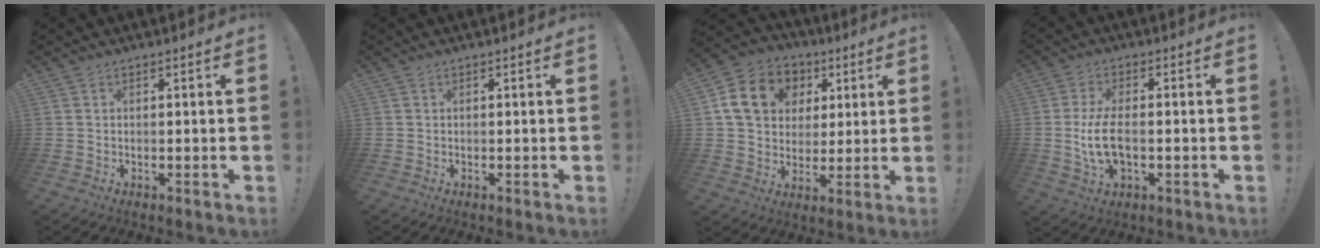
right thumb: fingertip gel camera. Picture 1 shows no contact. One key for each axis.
{"total": 0.0}
{"total": 15.4, "fx": 5.2, "fy": 12.4, "fz": 7.4, "tx": -0.105, "ty": -0.008, "tz": 0.108}
{"total": 9.6, "fx": -1.3, "fy": 4.6, "fz": 8.4, "tx": -0.168, "ty": -0.007, "tz": -0.022}